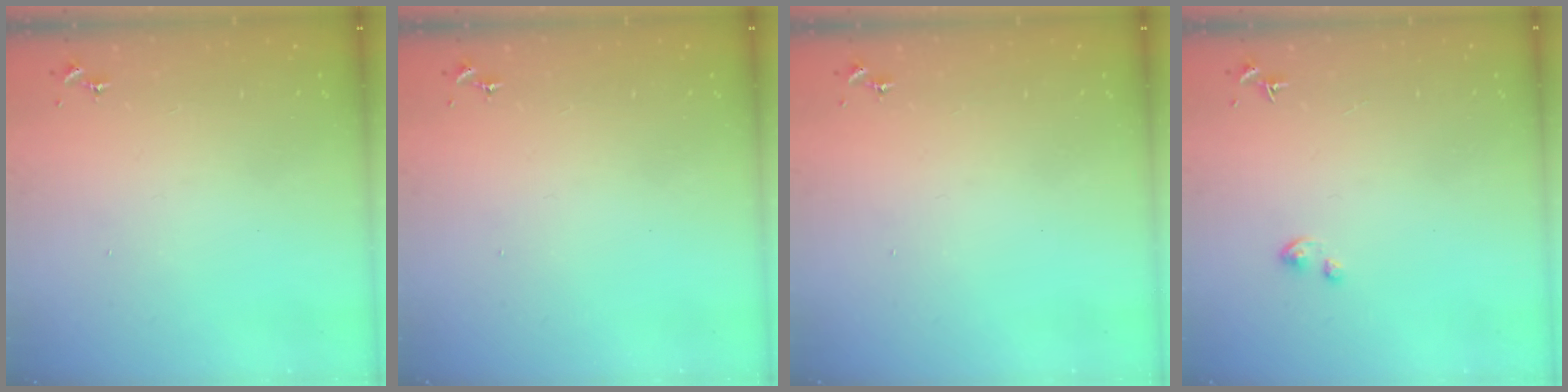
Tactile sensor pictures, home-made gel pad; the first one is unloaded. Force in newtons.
{"total": 0.0}
{"total": 0.0}
{"total": 1.8, "press": 1.8, "slide": 0.1}